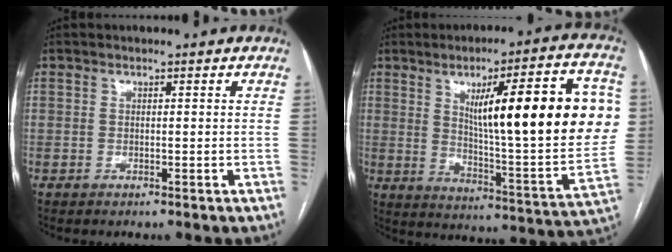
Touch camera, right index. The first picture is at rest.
{"total": 25.0, "force": [5.9, 3.5, 24.1], "torque": [-0.302, 0.014, 0.087]}